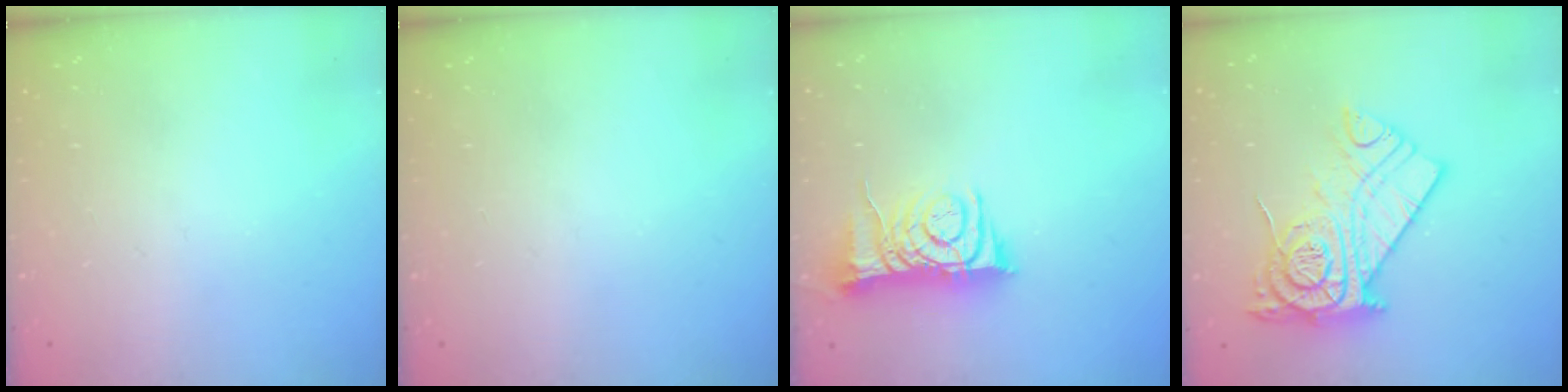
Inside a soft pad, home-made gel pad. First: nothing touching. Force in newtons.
{"total": 0.0}
{"total": 8.2, "press": 8.2, "slide": 0.7}
{"total": 16.3, "press": 16.3, "slide": 1.3}